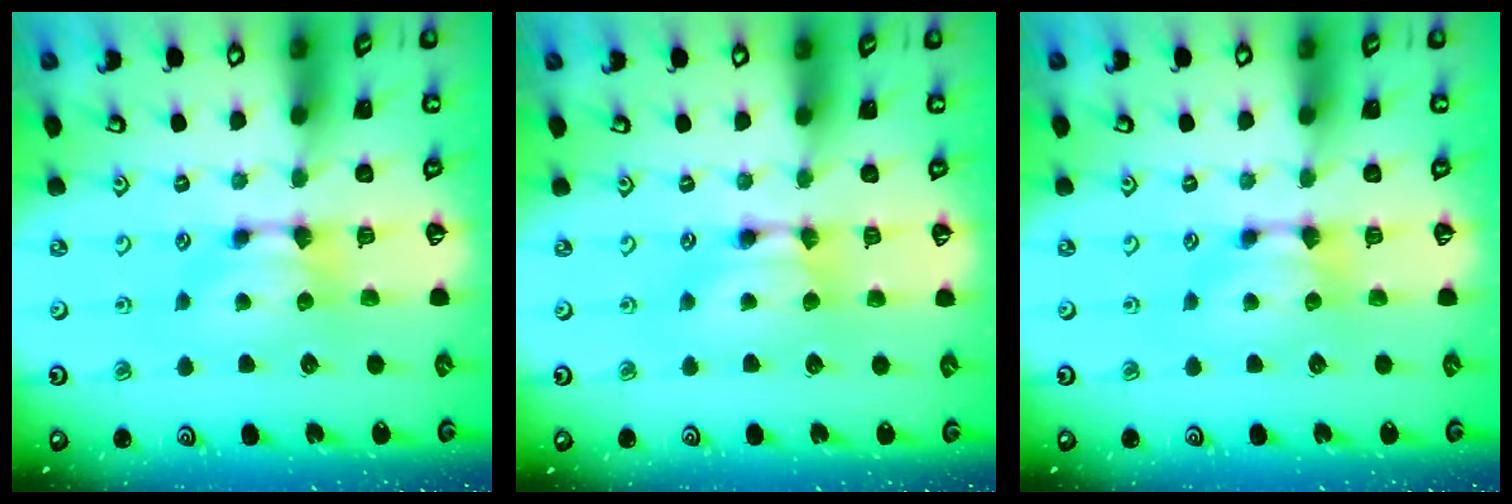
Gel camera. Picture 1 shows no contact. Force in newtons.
{"total": 1.6, "press": 1.6, "slide": 0.2}
{"total": 0.0}